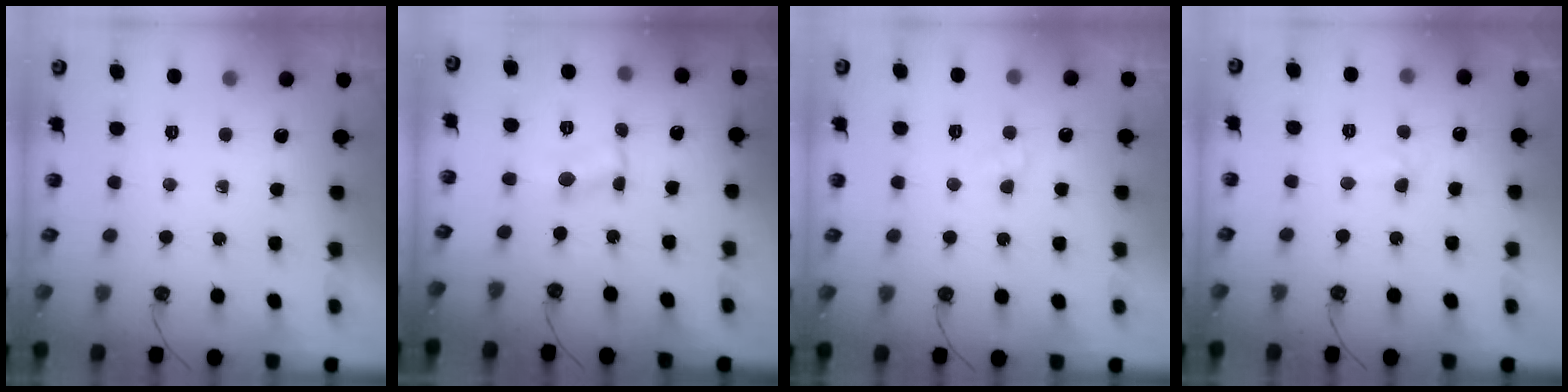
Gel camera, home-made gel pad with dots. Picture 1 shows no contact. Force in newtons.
{"total": 1.9, "press": 1.9, "slide": 0.2}
{"total": 2.8, "press": 2.8, "slide": 0.3}
{"total": 4.3, "press": 4.2, "slide": 0.7}